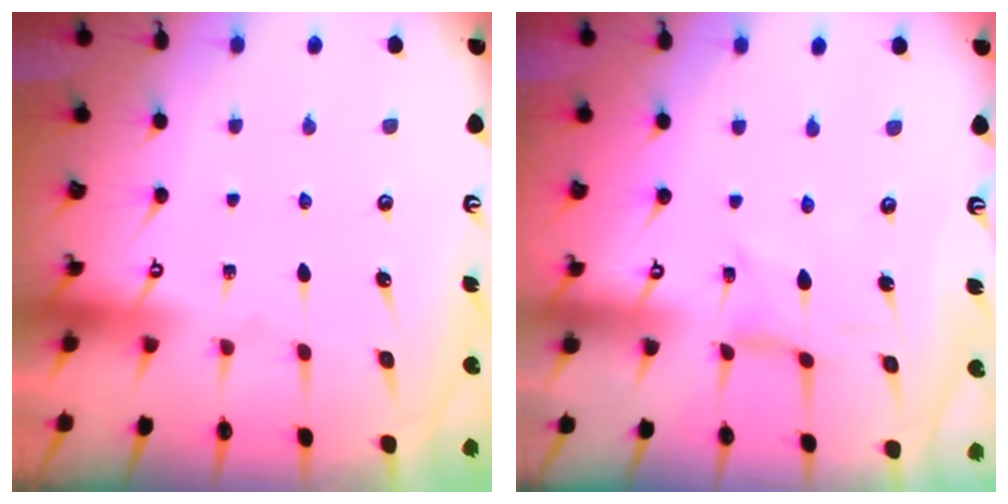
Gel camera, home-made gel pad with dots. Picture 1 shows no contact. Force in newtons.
{"total": 0.0}